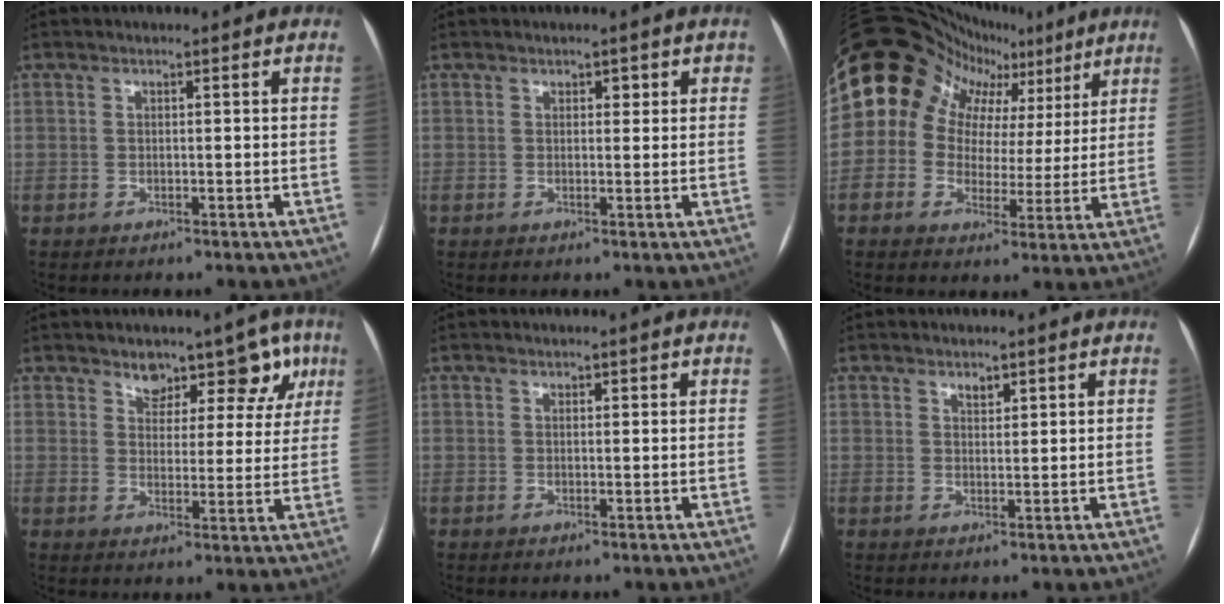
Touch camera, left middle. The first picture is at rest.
{"total": 1.7, "force": [0.9, 1.2, 0.8], "torque": [0.003, 0.005, 0.007]}
{"total": 16.8, "force": [8.5, 13.2, 6.1], "torque": [-0.102, 0.062, 0.113]}
{"total": 8.2, "force": [6.0, 4.8, 3.0], "torque": [-0.012, 0.008, 0.066]}
{"total": 0.7, "force": [0.5, 0.4, 0.2], "torque": [0.000, 0.005, 0.005]}
{"total": 1.4, "force": [1.1, 0.7, 0.6], "torque": [-0.010, 0.000, 0.018]}